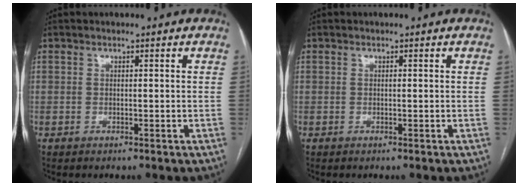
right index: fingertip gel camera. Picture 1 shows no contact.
{"total": 0.0}